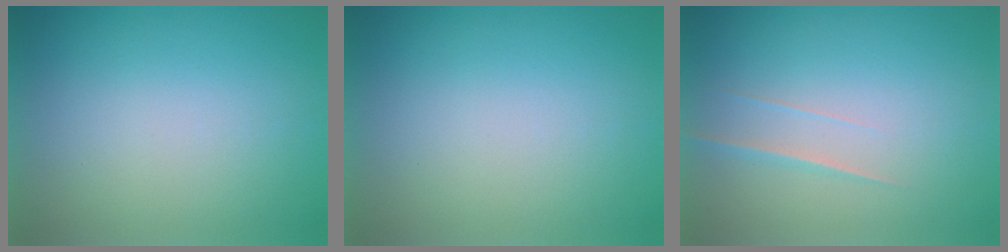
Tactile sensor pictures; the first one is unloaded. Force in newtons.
{"total": 1.3}
{"total": 1.5}